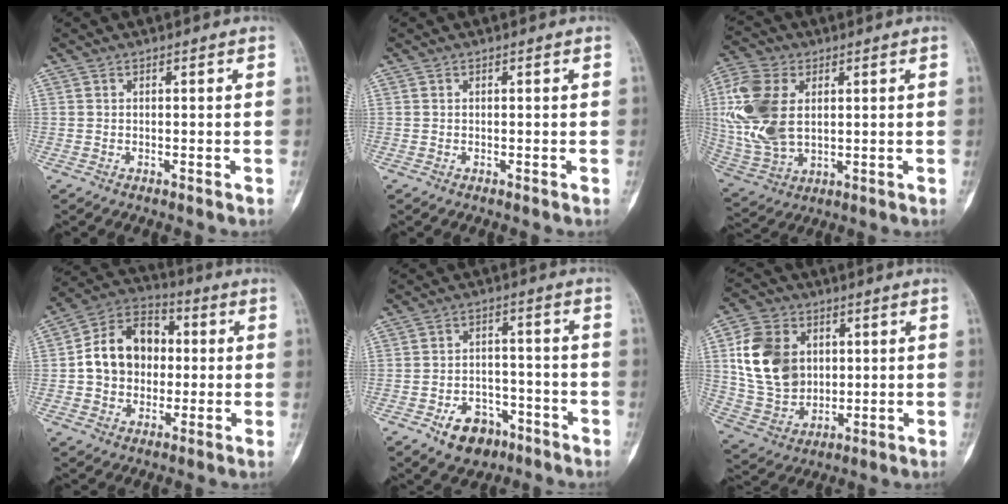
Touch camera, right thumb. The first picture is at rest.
{"total": 0.0}
{"total": 16.1, "force": [2.8, 10.2, 12.1], "torque": [-0.264, -0.004, 0.059]}
{"total": 14.5, "force": [0.6, 11.4, 8.9], "torque": [-0.112, 0.027, 0.003]}
{"total": 9.4, "force": [-5.4, 6.6, 3.9], "torque": [-0.026, 0.049, -0.076]}
{"total": 16.0, "force": [3.3, 12.4, 9.6], "torque": [-0.155, -0.005, 0.071]}